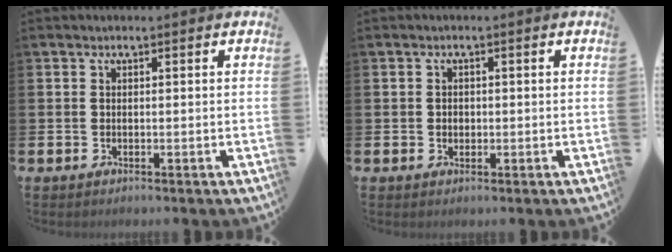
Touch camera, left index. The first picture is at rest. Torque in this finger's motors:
{"motor_torque": [0.06, 0.04, 0.00, 0.02]}